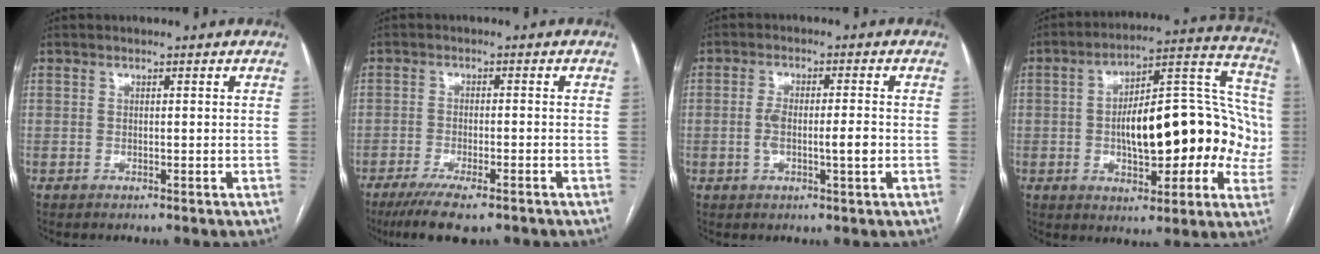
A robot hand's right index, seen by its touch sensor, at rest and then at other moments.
{"total": 8.5, "force": [-6.4, 1.4, 5.4], "torque": [-0.083, -0.017, -0.098]}
{"total": 5.3, "force": [-0.9, 1.0, 5.1], "torque": [-0.098, 0.005, -0.014]}
{"total": 20.7, "force": [-1.5, 8.4, 18.9], "torque": [-0.264, 0.047, -0.018]}